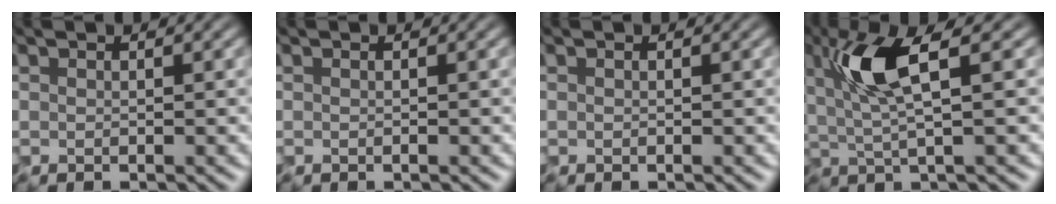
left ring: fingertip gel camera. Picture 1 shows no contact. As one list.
[{"total": 0.0}, {"total": 0.0}, {"total": 4.7, "force": [0.8, 0.7, 4.6], "torque": [-0.105, -0.001, 0.027]}]